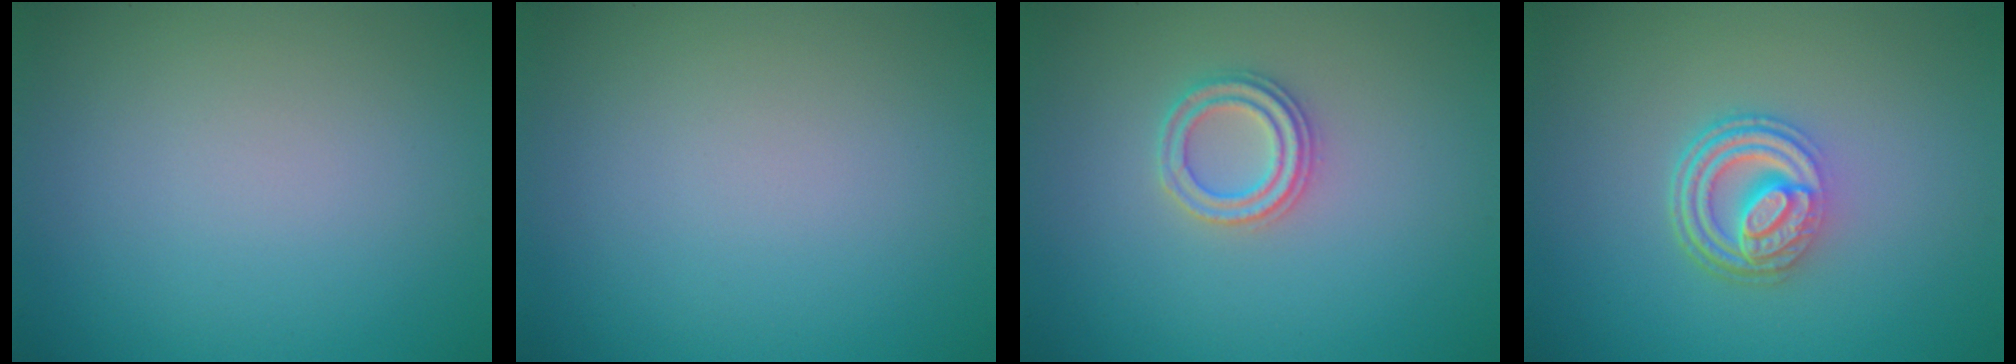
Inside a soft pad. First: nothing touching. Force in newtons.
{"total": 0.0}
{"total": 2.3, "press": 2.3, "slide": 0.3}
{"total": 4.8, "press": 3.4, "slide": 3.4}